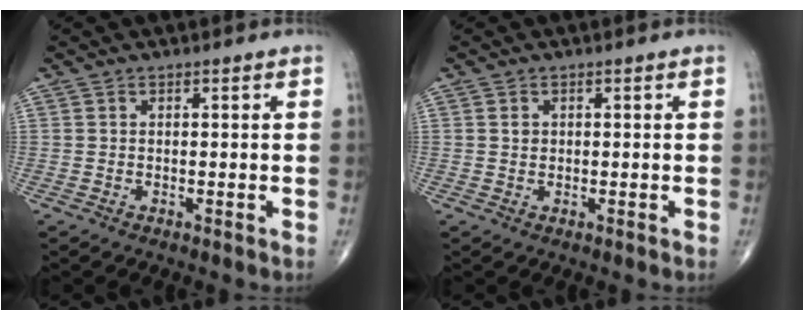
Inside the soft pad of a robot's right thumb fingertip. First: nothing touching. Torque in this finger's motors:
{"motor_torque": [-0.52, -0.25, -0.17, -0.10, -0.02]}